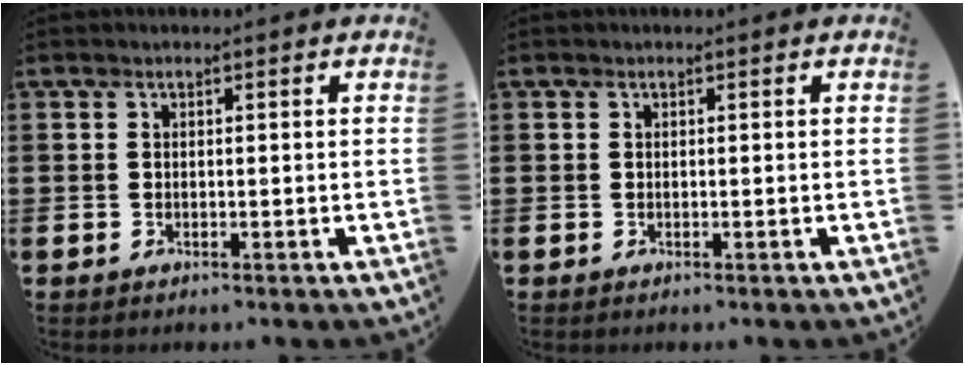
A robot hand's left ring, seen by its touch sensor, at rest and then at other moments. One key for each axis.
{"total": 0.0}